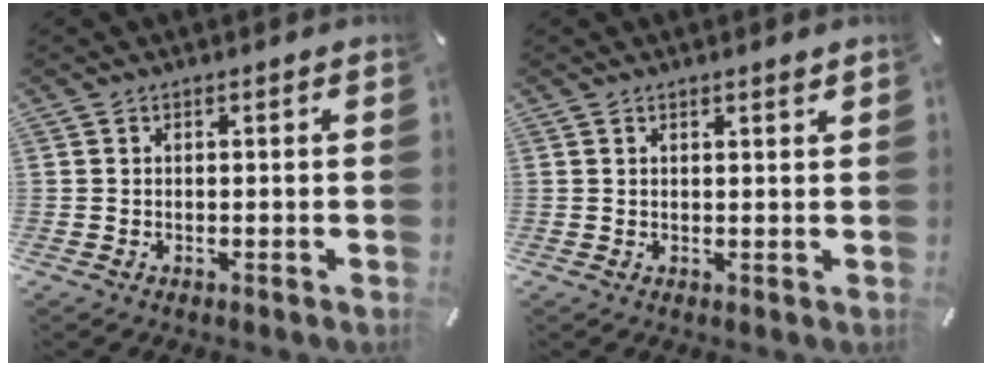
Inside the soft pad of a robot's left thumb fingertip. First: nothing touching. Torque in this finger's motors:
{"motor_torque": [0.05, -0.22, -0.05, 0.09, -0.01]}